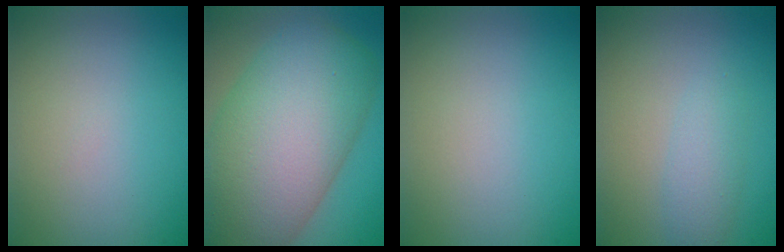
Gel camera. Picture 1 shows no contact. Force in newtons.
{"total": 15.1, "press": 15.1, "slide": 0.6}
{"total": 0.0}
{"total": 2.0, "press": 2.0, "slide": 0.1}